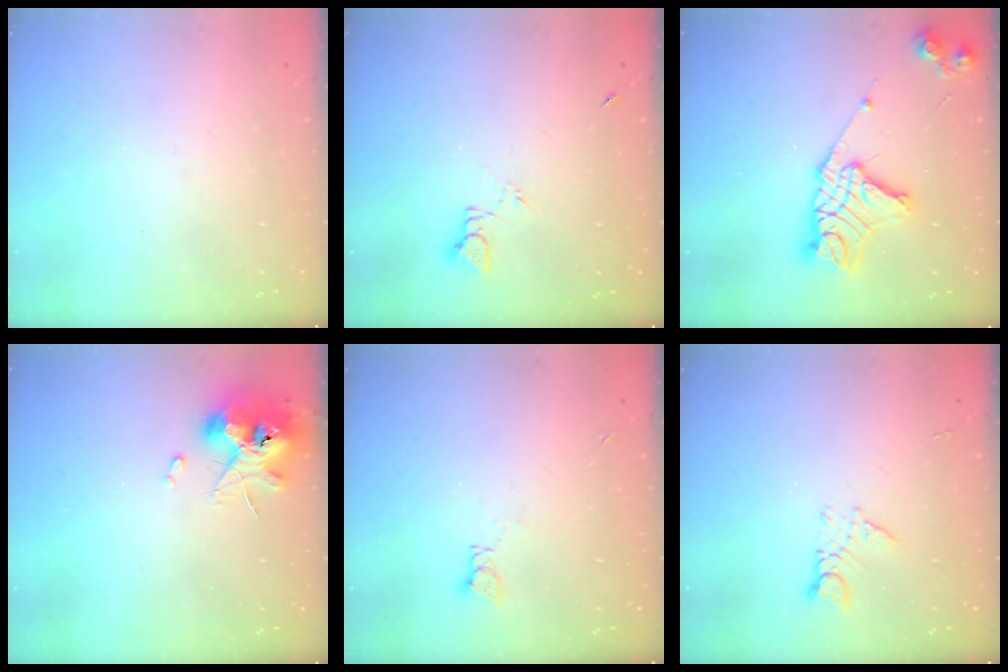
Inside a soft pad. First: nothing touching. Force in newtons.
{"total": 3.4, "press": 3.4, "slide": 0.4}
{"total": 15.8, "press": 15.7, "slide": 1.5}
{"total": 11.9, "press": 11.8, "slide": 1.6}
{"total": 2.0, "press": 2.0, "slide": 0.2}
{"total": 3.6, "press": 3.6, "slide": 0.6}